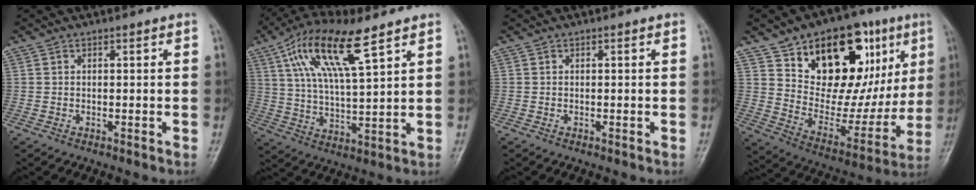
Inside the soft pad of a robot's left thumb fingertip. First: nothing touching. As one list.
[{"total": 15.2, "force": [7.9, 4.3, 12.3], "torque": [-0.229, -0.014, 0.150]}, {"total": 0.0}, {"total": 27.0, "force": [12.0, 14.8, 19.1], "torque": [-0.225, -0.018, 0.199]}]